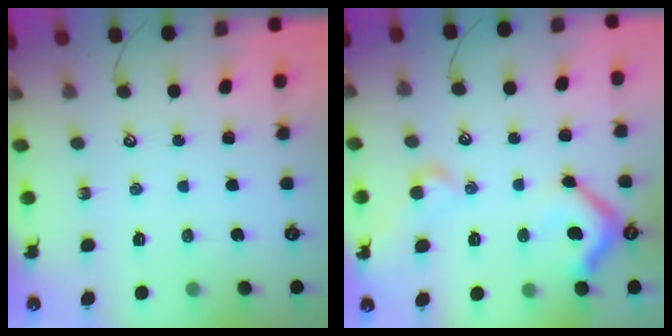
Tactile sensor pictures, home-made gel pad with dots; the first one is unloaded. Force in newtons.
{"total": 11.5, "press": 11.3, "slide": 1.8}